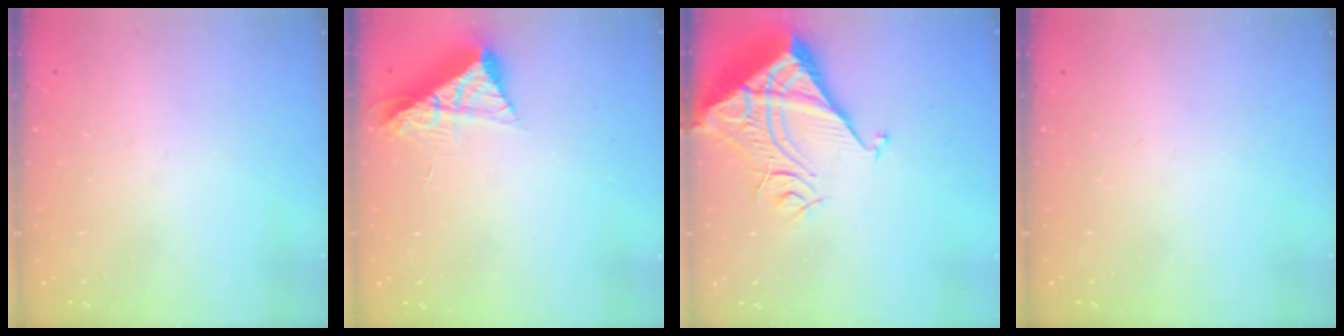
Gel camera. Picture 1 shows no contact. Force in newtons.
{"total": 8.2, "press": 8.2, "slide": 0.3}
{"total": 10.3, "press": 10.3, "slide": 1.3}
{"total": 0.0}